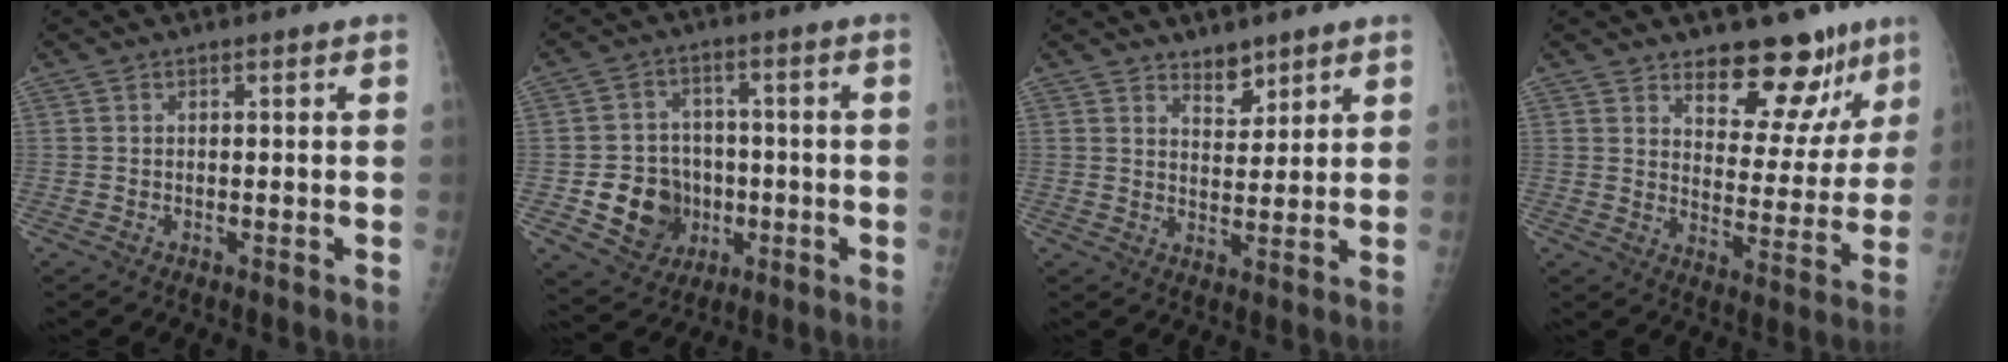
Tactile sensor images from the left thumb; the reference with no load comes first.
{"total": 11.1, "force": [-2.5, 9.6, 5.0], "torque": [-0.041, 0.011, -0.033]}
{"total": 4.2, "force": [3.4, 2.1, 1.5], "torque": [-0.004, -0.028, 0.059]}
{"total": 13.4, "force": [10.1, 6.2, 6.1], "torque": [-0.030, -0.075, 0.144]}